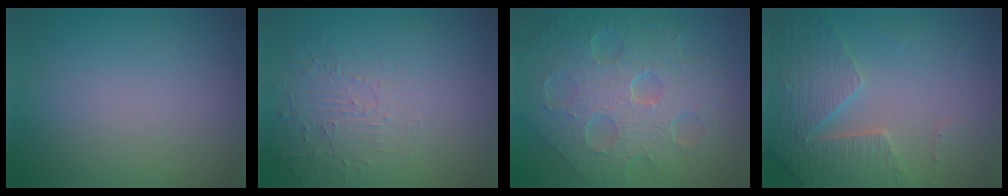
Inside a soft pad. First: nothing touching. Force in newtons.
{"total": 1.9, "press": 0.8, "slide": 1.7}
{"total": 8.7, "press": 6.1, "slide": 6.1}
{"total": 4.5, "press": 3.8, "slide": 2.4}